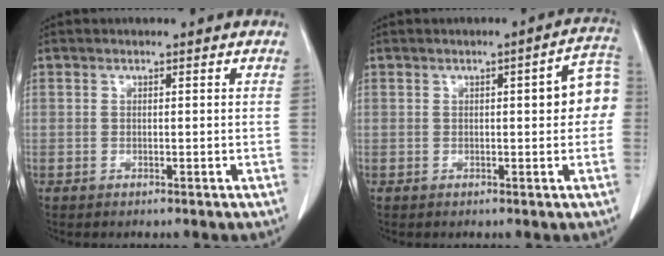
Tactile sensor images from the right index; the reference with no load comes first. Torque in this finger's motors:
{"motor_torque": [0.15, 0.06, 0.11, 0.02]}